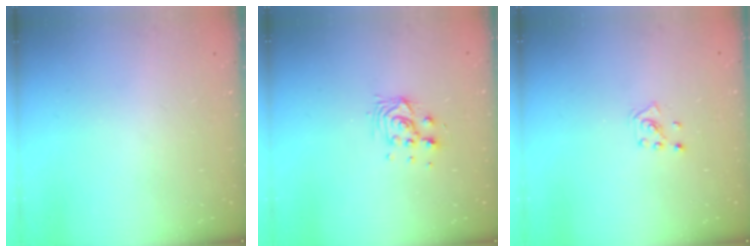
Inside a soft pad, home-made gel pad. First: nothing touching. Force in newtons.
{"total": 5.9, "press": 5.9, "slide": 0.4}
{"total": 2.1, "press": 2.0, "slide": 0.3}